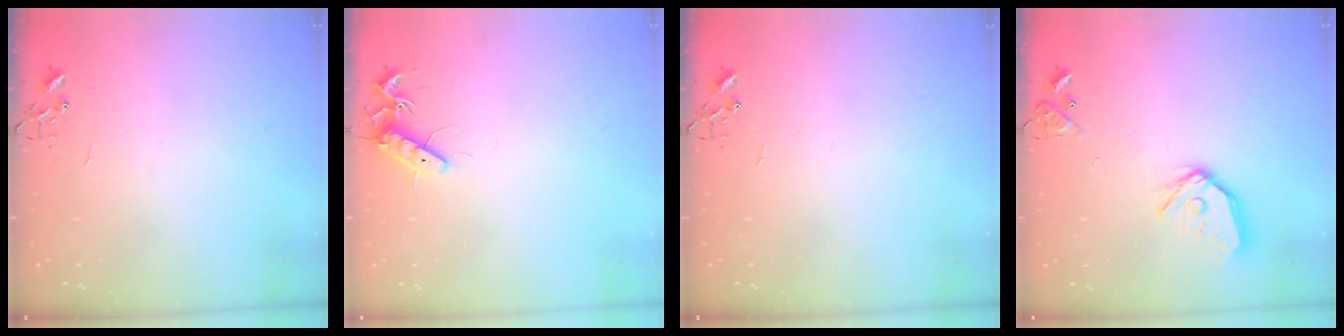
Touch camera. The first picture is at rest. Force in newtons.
{"total": 11.5, "press": 11.5, "slide": 1.0}
{"total": 0.0}
{"total": 13.7, "press": 13.6, "slide": 1.7}